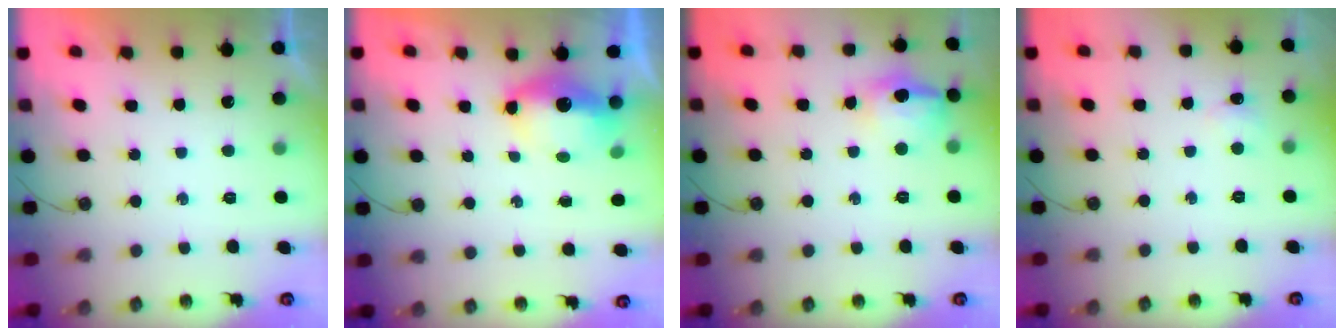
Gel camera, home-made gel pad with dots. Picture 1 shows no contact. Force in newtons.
{"total": 7.3, "press": 7.3, "slide": 0.1}
{"total": 13.3, "press": 13.2, "slide": 1.4}
{"total": 3.9, "press": 3.8, "slide": 0.7}